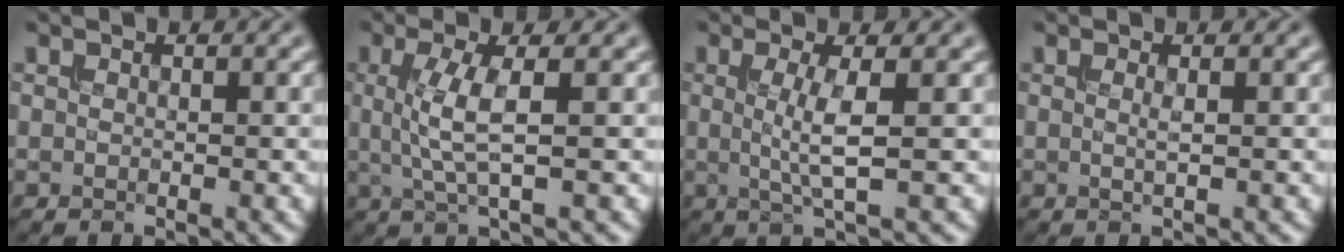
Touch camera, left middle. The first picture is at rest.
{"total": 3.7, "force": [0.3, 0.7, 3.6], "torque": [-0.080, -0.001, 0.008]}
{"total": 3.2, "force": [0.1, 0.4, 3.2], "torque": [-0.063, -0.005, 0.002]}
{"total": 0.8, "force": [0.1, 0.0, 0.8], "torque": [-0.012, 0.001, -0.001]}